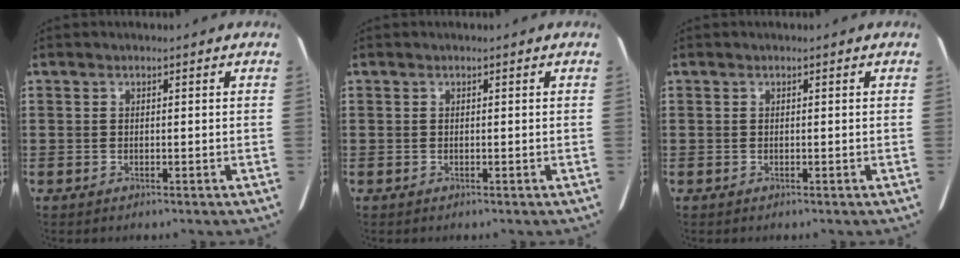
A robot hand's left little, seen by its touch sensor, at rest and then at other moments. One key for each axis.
{"total": 0.0}
{"total": 0.0}